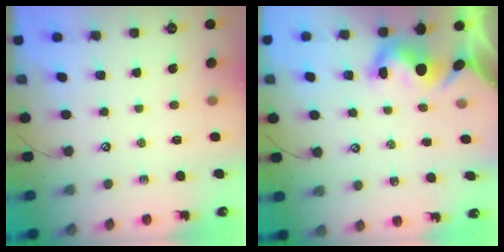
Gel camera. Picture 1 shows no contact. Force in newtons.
{"total": 5.1, "press": 5.1, "slide": 0.5}